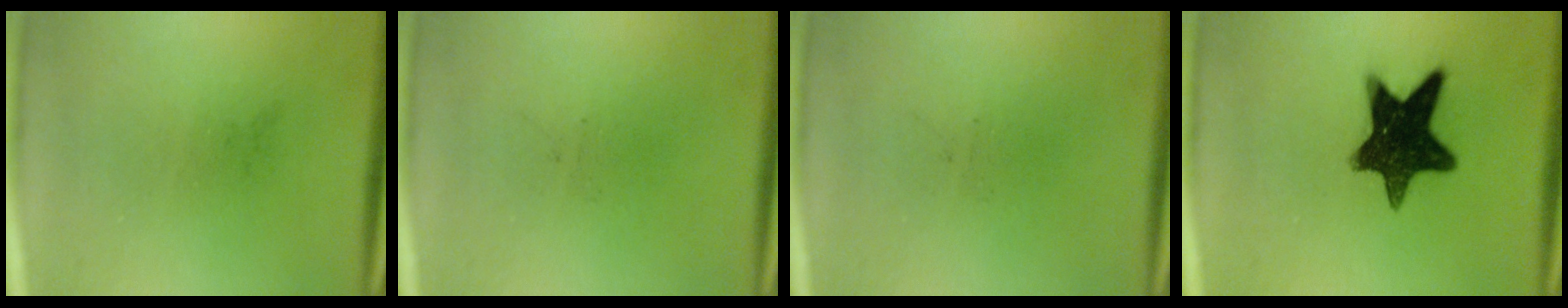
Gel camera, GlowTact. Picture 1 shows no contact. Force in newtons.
{"total": 0.0}
{"total": 0.0}
{"total": 14.8}